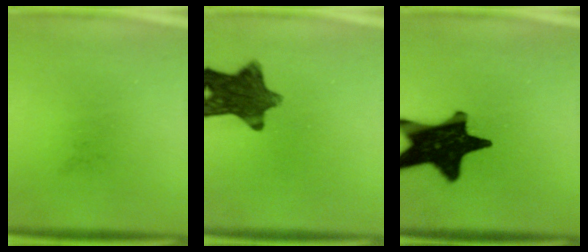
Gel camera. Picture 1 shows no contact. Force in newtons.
{"total": 11.2}
{"total": 19.9}